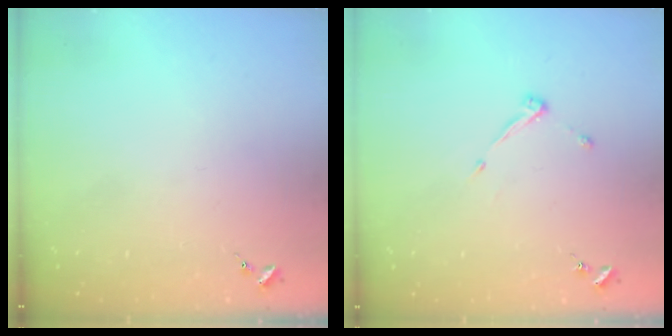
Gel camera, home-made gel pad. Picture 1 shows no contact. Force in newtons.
{"total": 4.0, "press": 4.0, "slide": 0.6}